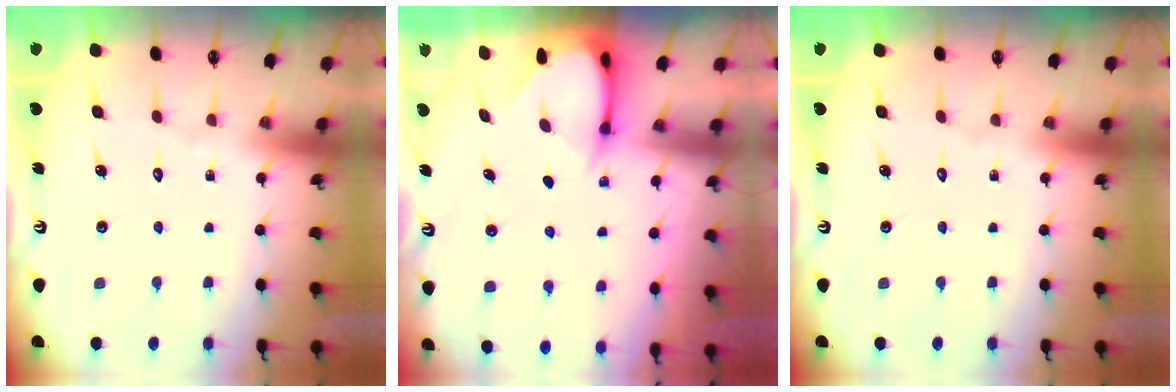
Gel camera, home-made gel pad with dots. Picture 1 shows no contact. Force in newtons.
{"total": 3.6, "press": 3.6, "slide": 0.3}
{"total": 0.0}